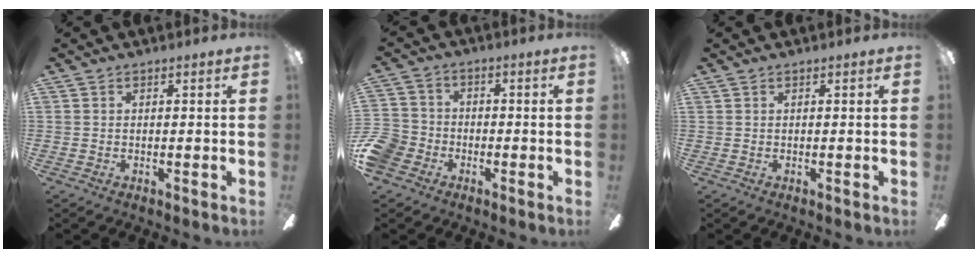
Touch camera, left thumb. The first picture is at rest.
{"total": 7.5, "force": [-3.6, 6.0, 2.8], "torque": [-0.075, 0.031, -0.070]}
{"total": 0.0}